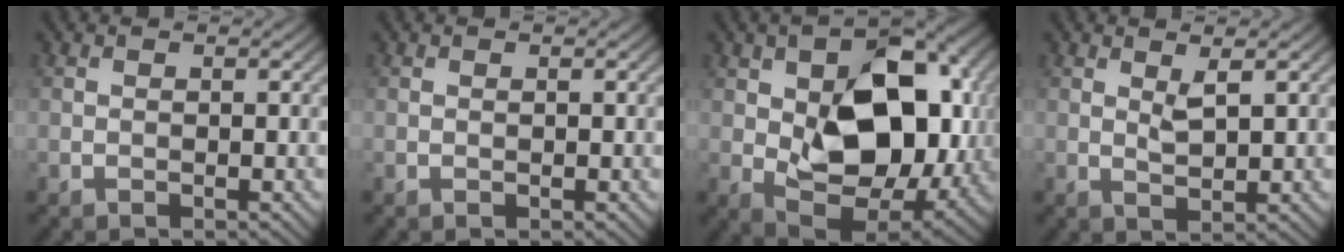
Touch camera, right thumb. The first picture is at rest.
{"total": 0.0}
{"total": 15.6, "force": [1.0, 9.7, 12.1], "torque": [-0.170, -0.004, 0.027]}
{"total": 2.2, "force": [1.1, 0.6, 1.8], "torque": [-0.040, -0.007, 0.024]}